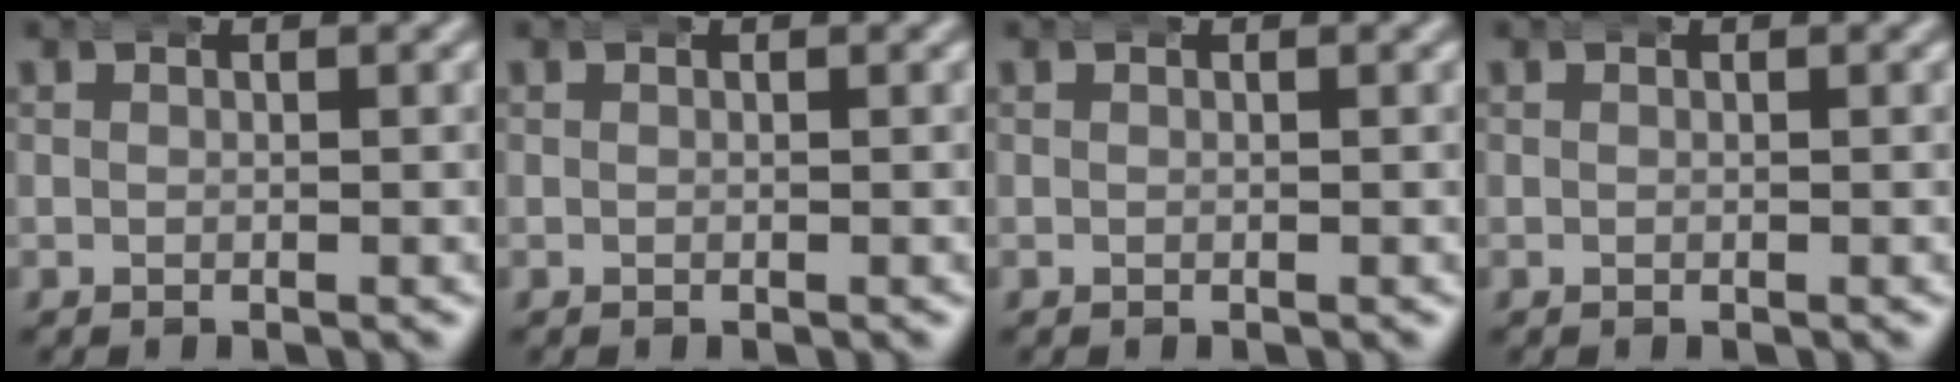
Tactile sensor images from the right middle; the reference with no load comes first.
{"total": 0.0}
{"total": 0.0}
{"total": 0.0}